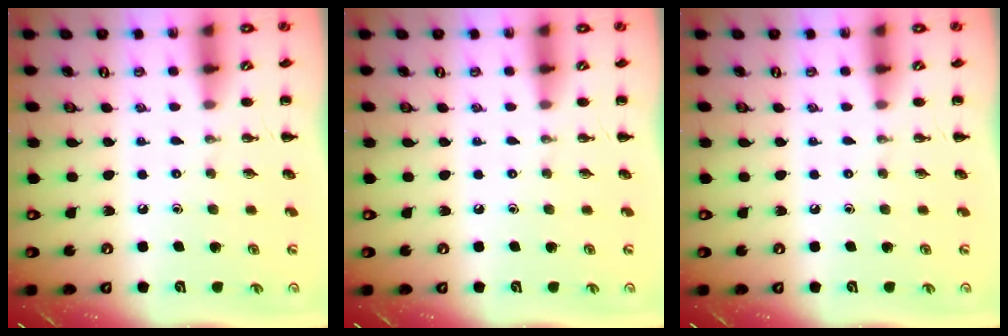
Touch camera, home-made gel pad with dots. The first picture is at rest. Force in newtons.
{"total": 0.0}
{"total": 0.0}